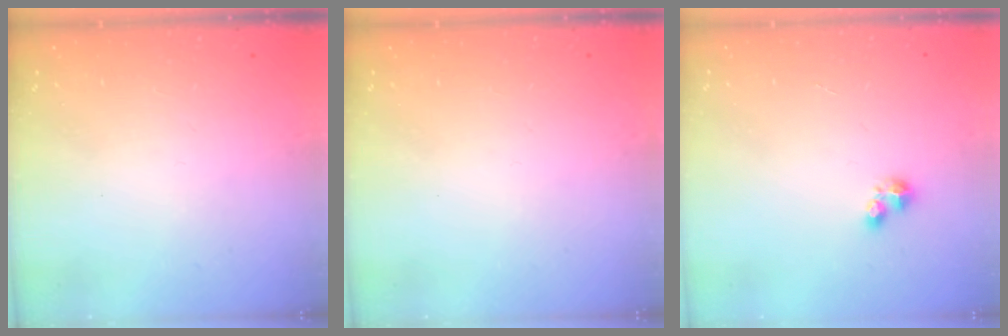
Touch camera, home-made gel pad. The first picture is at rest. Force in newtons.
{"total": 0.0}
{"total": 3.0, "press": 3.0, "slide": 0.3}